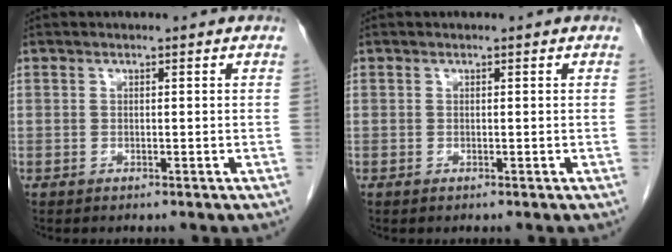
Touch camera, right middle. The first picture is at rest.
{"total": 0.0}